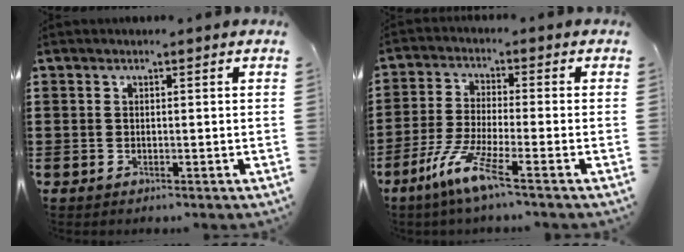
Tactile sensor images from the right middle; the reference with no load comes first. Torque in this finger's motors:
{"motor_torque": [1.57, -0.57, 0.22, 0.11]}